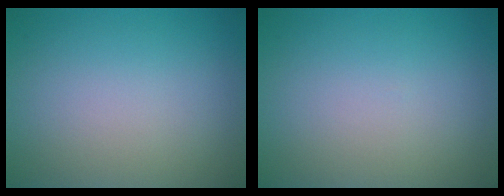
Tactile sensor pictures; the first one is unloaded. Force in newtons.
{"total": 0.0}